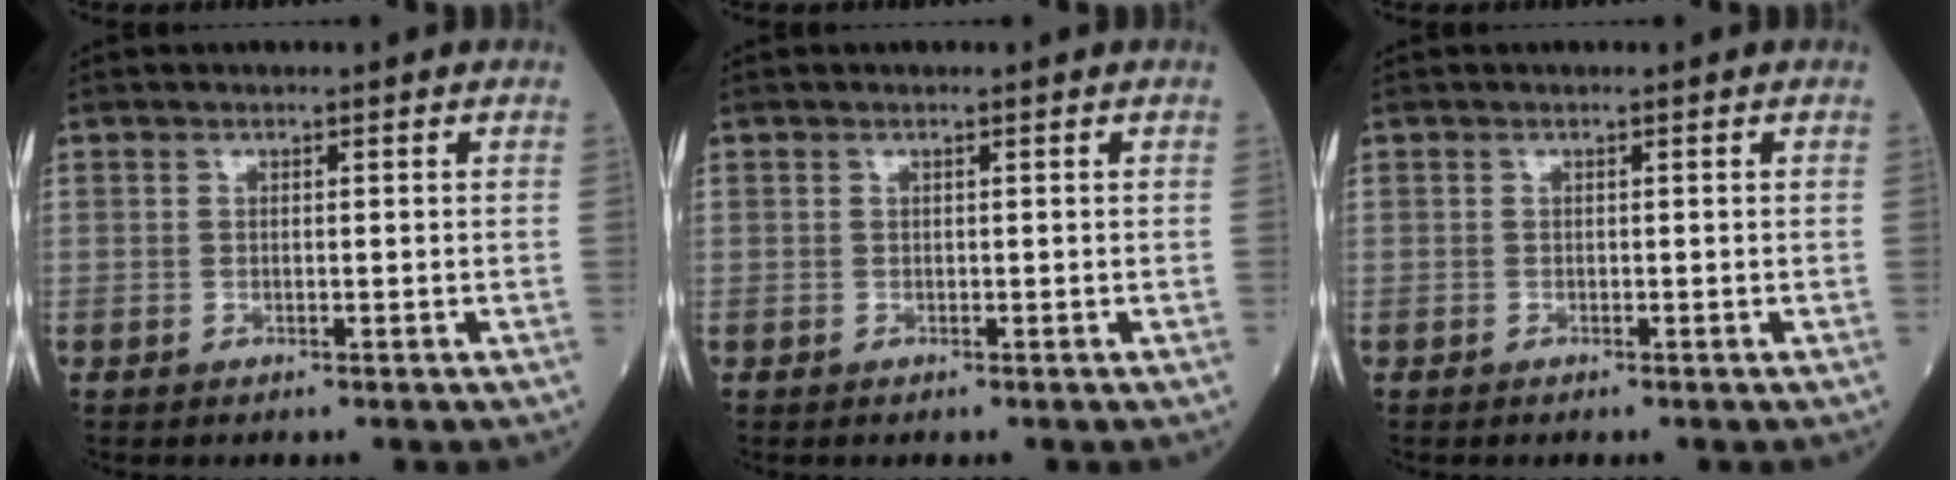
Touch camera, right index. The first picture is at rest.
{"total": 0.0}
{"total": 0.0}